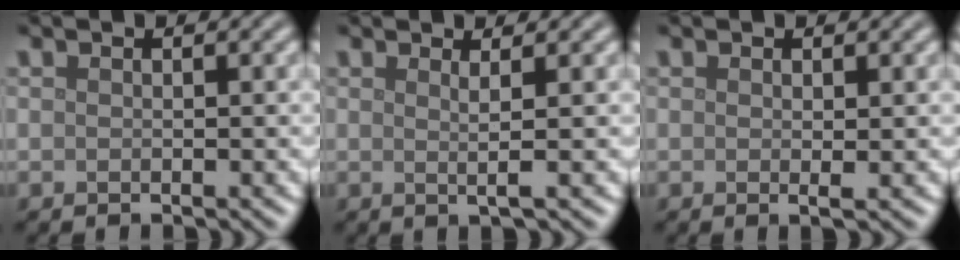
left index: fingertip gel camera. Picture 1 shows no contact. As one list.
[{"total": 1.7, "force": [0.5, 0.4, 1.6], "torque": [-0.029, 0.000, -0.001]}, {"total": 0.7, "force": [0.2, 0.0, 0.7], "torque": [-0.011, -0.003, 0.001]}]